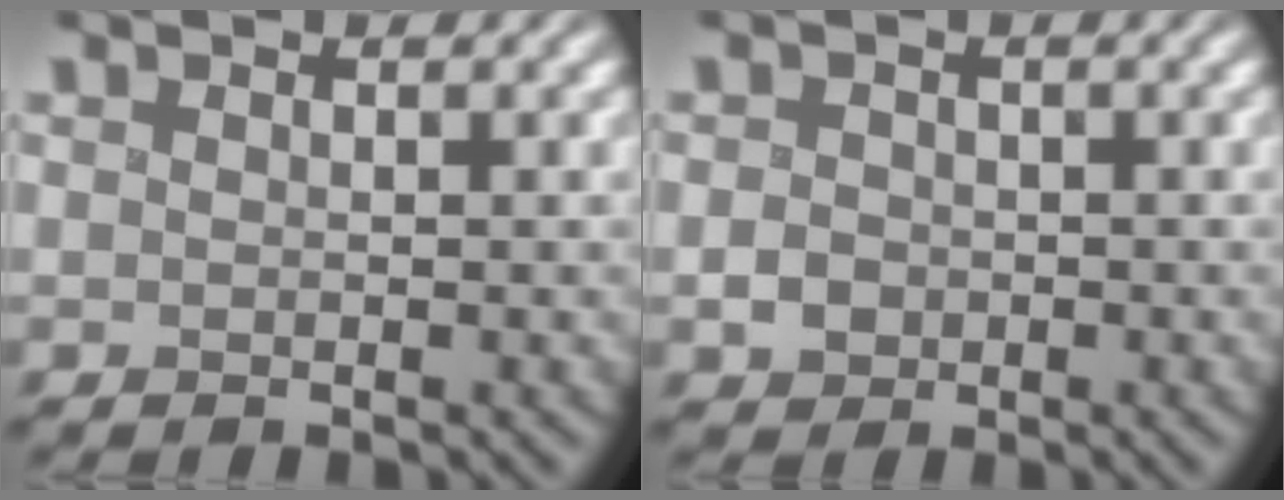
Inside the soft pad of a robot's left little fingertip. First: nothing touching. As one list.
[{"total": 1.7, "force": [-0.8, 1.5, 0.4], "torque": [-0.003, -0.005, -0.014]}]